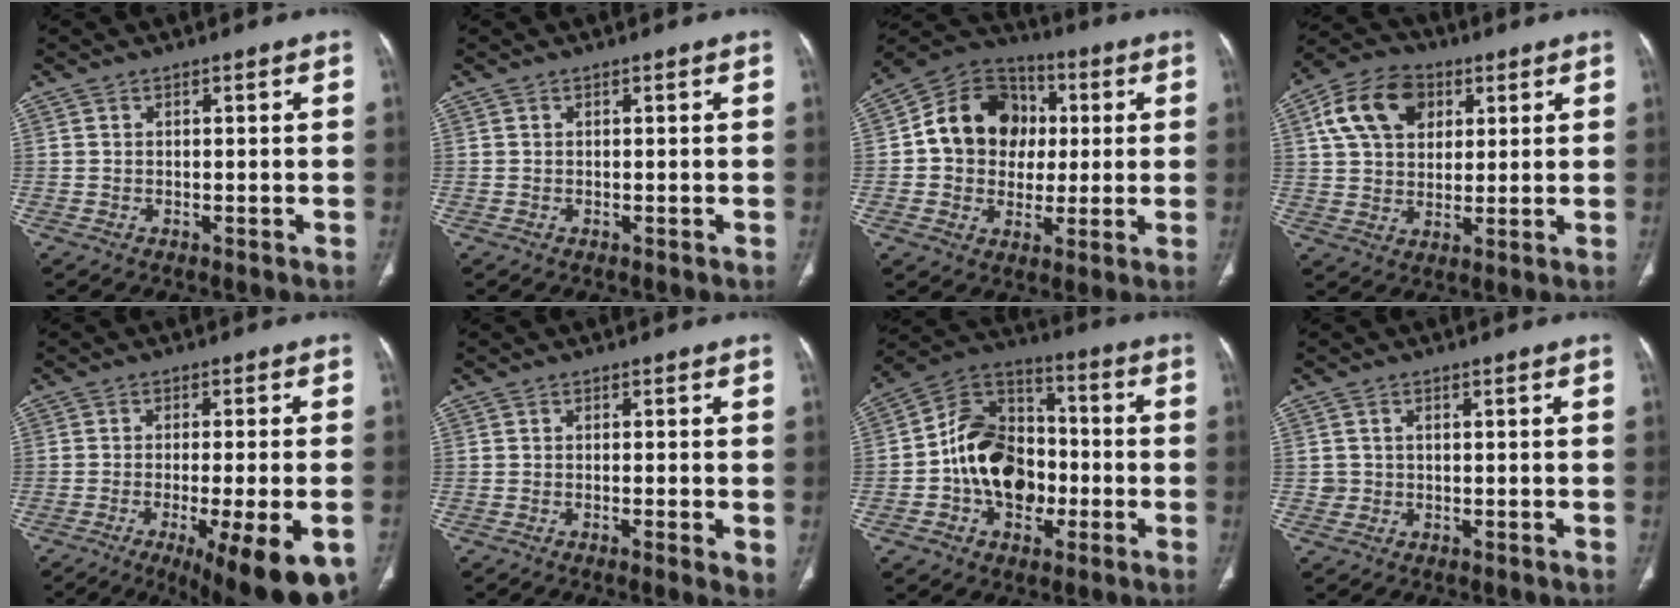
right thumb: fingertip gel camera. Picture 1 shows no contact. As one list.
[{"total": 0.0}, {"total": 15.8, "force": [1.7, 13.4, 8.2], "torque": [-0.098, 0.021, 0.023]}, {"total": 13.3, "force": [4.7, 9.5, 8.1], "torque": [-0.127, 0.003, 0.078]}, {"total": 17.2, "force": [-8.2, 4.1, 14.5], "torque": [-0.162, -0.008, -0.111]}, {"total": 3.6, "force": [-0.8, 0.6, 3.4], "torque": [-0.060, -0.012, -0.015]}, {"total": 17.2, "force": [-3.0, 12.7, 11.2], "torque": [-0.144, 0.040, -0.058]}, {"total": 1.5, "force": [-0.1, 1.5, 0.2], "torque": [0.002, 0.005, 0.001]}]